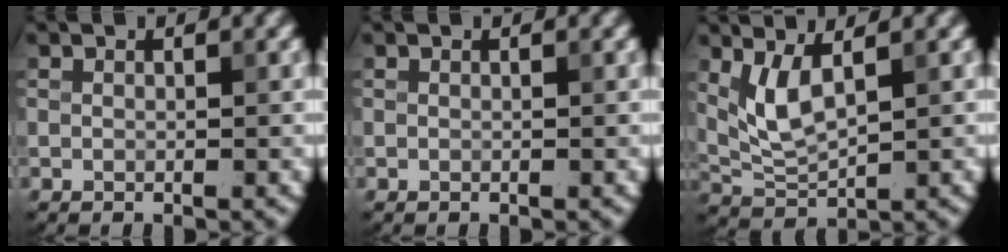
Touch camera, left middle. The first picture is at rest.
{"total": 0.0}
{"total": 3.4, "force": [1.4, 1.2, 2.8], "torque": [-0.073, -0.009, 0.036]}